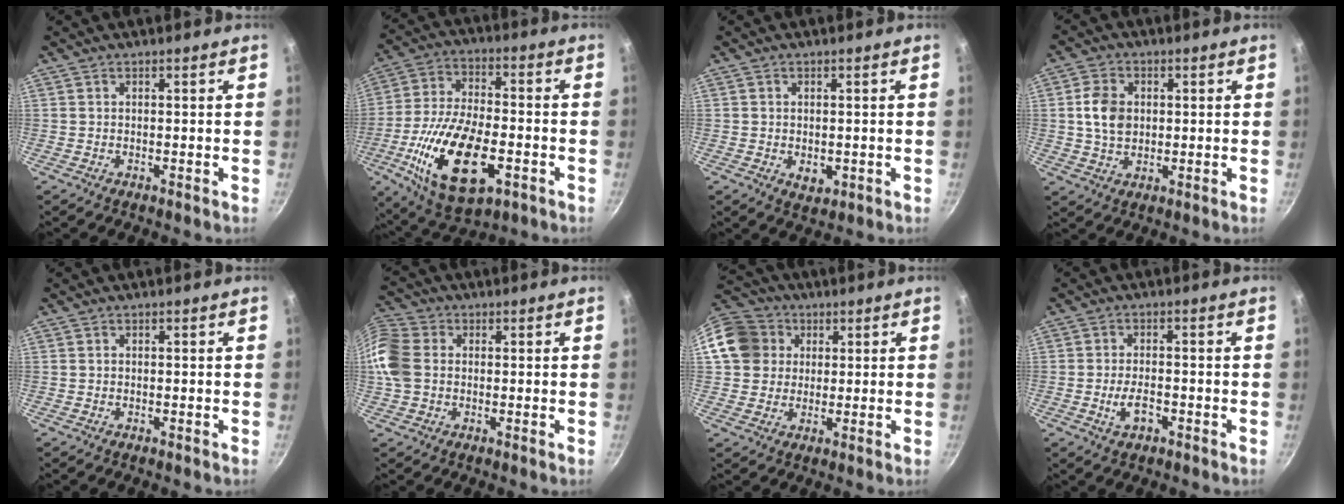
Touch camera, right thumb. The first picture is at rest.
{"total": 21.2, "force": [-6.7, 10.3, 17.2], "torque": [-0.321, 0.014, -0.114]}
{"total": 3.1, "force": [-0.5, 2.4, 2.0], "torque": [-0.031, -0.007, -0.003]}
{"total": 7.2, "force": [0.8, 5.4, 4.8], "torque": [-0.074, 0.005, 0.014]}
{"total": 0.0}
{"total": 13.6, "force": [0.7, 11.0, 8.0], "torque": [-0.183, 0.025, -0.001]}
{"total": 12.9, "force": [3.1, 11.5, 5.0], "torque": [-0.084, 0.025, 0.049]}
{"total": 4.4, "force": [-1.7, 2.3, 3.4], "torque": [-0.057, 0.012, -0.031]}